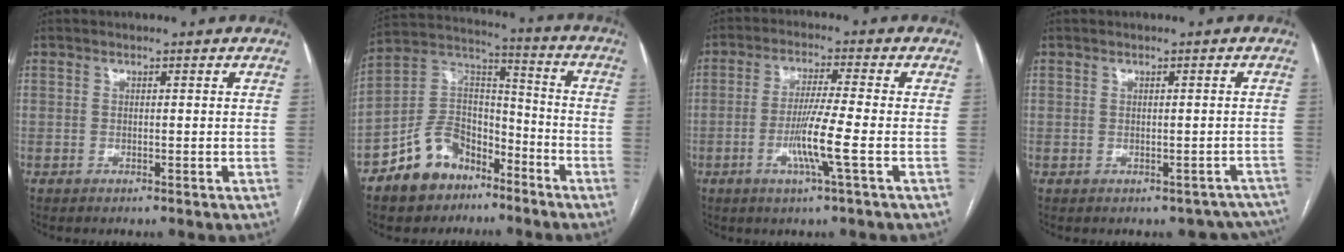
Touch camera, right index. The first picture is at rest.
{"total": 12.8, "force": [-8.0, 8.5, 5.2], "torque": [-0.105, 0.041, -0.144]}
{"total": 7.3, "force": [-2.2, -0.9, 6.9], "torque": [-0.133, -0.011, -0.046]}
{"total": 5.5, "force": [-3.9, 3.9, 0.7], "torque": [0.016, 0.029, -0.038]}